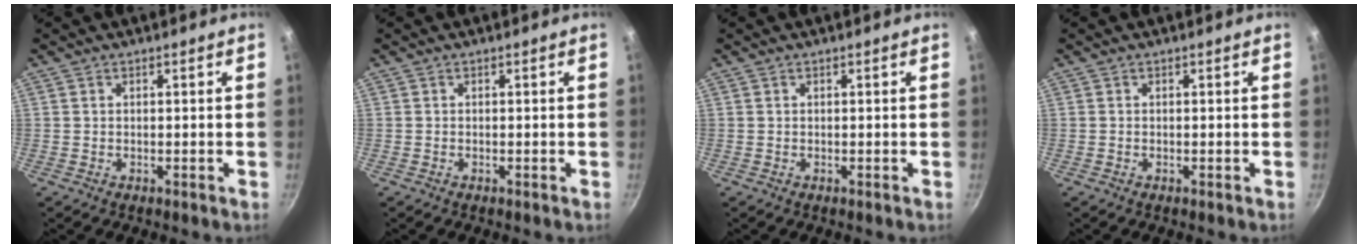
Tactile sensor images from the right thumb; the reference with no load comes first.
{"total": 0.0}
{"total": 0.0}
{"total": 0.0}